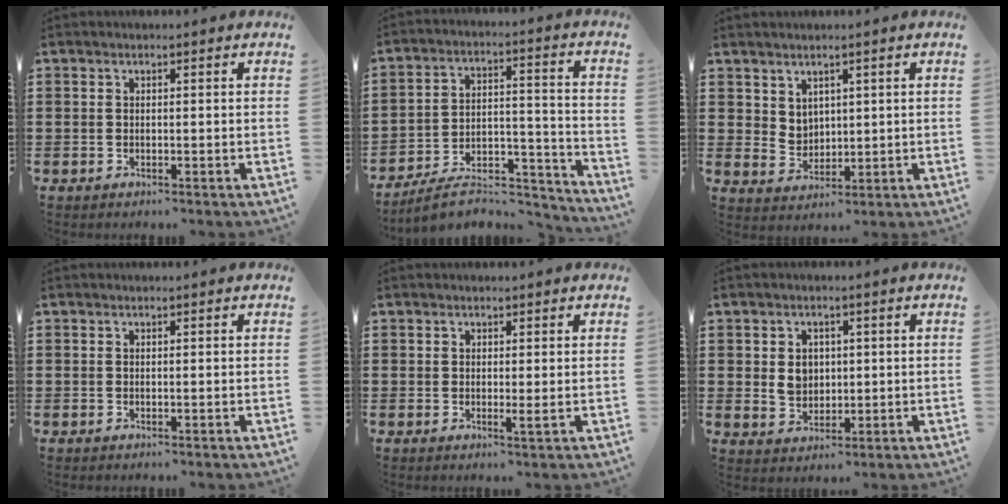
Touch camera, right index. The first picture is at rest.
{"total": 8.4, "force": [-6.9, 2.7, 3.9], "torque": [-0.064, 0.015, -0.129]}
{"total": 3.3, "force": [2.5, 2.1, 0.6], "torque": [-0.022, -0.003, 0.049]}
{"total": 0.0}
{"total": 1.1, "force": [0.2, 0.0, 1.1], "torque": [-0.022, -0.004, 0.004]}
{"total": 3.7, "force": [0.3, 3.0, 2.2], "torque": [-0.045, 0.006, 0.002]}